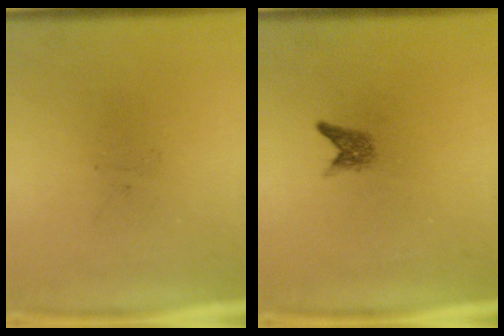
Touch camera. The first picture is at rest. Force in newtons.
{"total": 1.5}